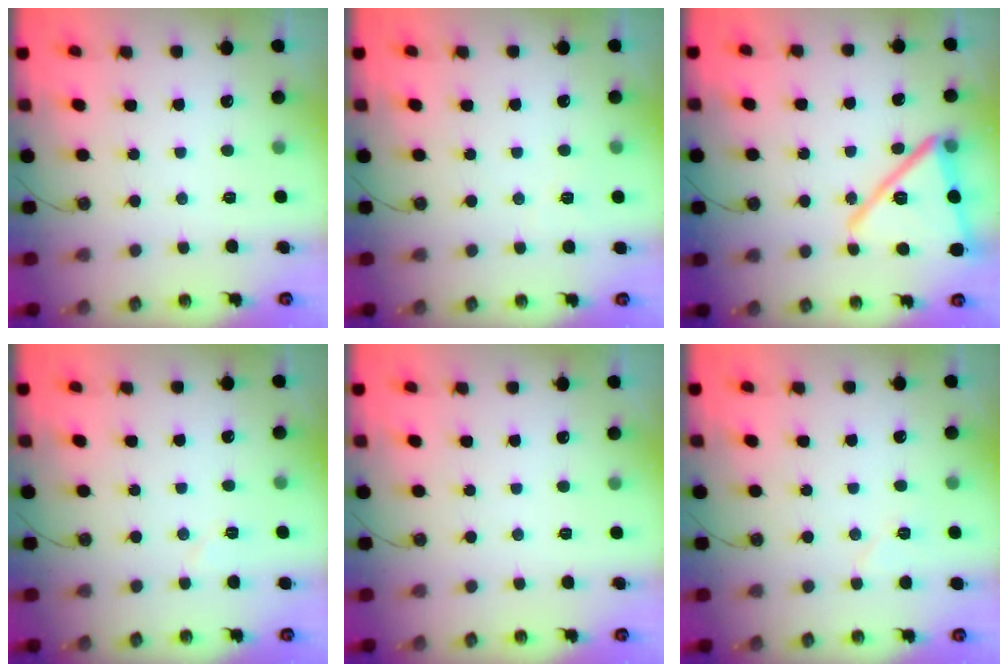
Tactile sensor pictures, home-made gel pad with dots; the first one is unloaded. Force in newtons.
{"total": 2.7, "press": 2.5, "slide": 1.0}
{"total": 17.9, "press": 16.8, "slide": 6.2}
{"total": 3.5, "press": 3.1, "slide": 1.8}
{"total": 0.0}
{"total": 5.3, "press": 5.1, "slide": 1.5}